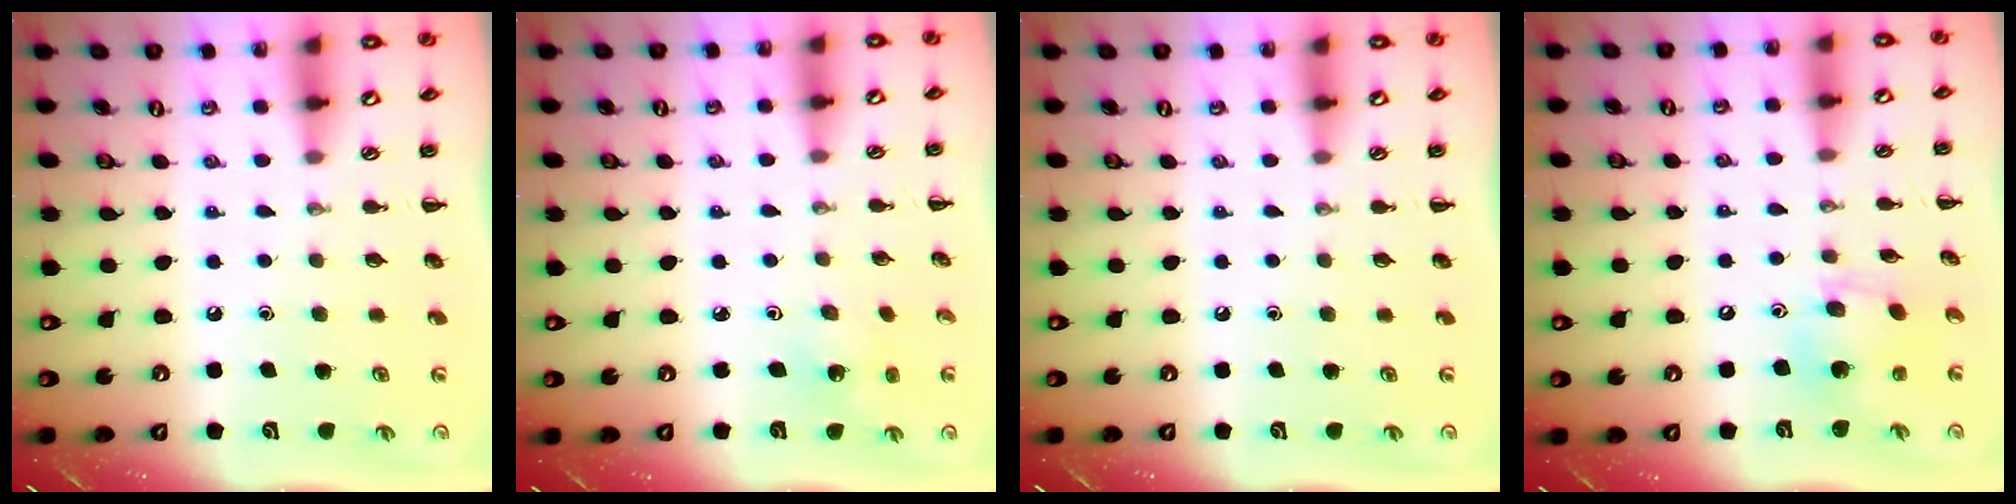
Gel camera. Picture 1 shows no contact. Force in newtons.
{"total": 1.5, "press": 1.4, "slide": 0.5}
{"total": 0.0}
{"total": 10.8, "press": 10.5, "slide": 2.6}